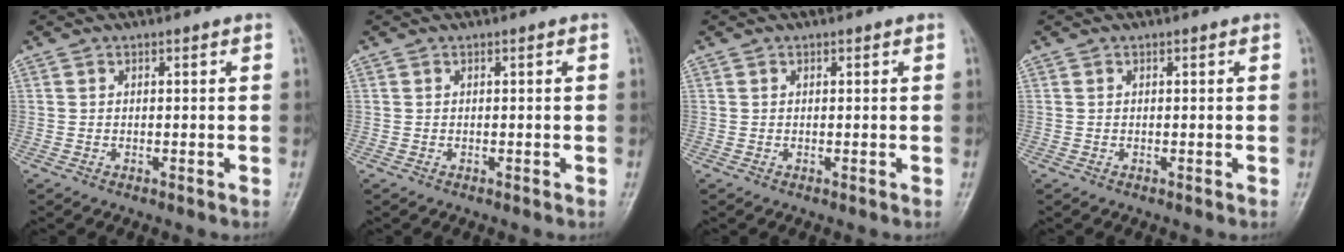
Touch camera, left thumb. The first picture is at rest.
{"total": 0.0}
{"total": 0.0}
{"total": 0.0}